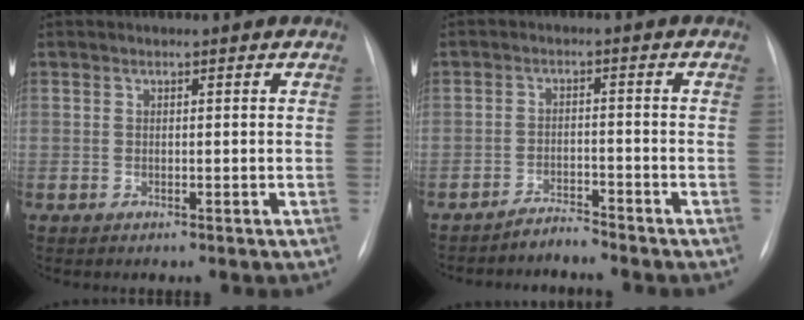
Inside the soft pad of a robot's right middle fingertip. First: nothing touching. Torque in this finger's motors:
{"motor_torque": [0.10, -0.17, 0.03, 0.01]}